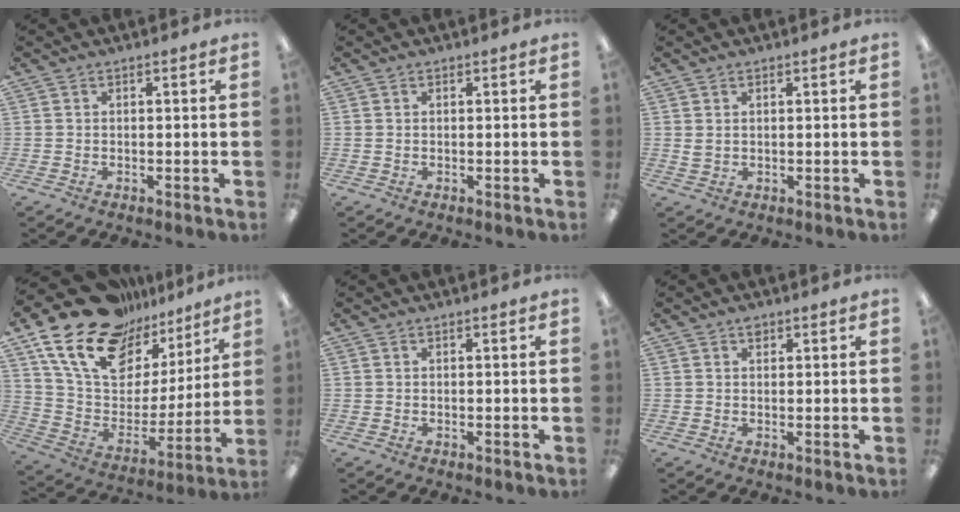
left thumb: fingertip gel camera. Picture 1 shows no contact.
{"total": 0.0}
{"total": 1.5, "force": [0.8, 1.0, 0.8], "torque": [-0.017, 0.004, 0.013]}
{"total": 21.4, "force": [15.2, 11.7, 9.6], "torque": [-0.183, -0.096, 0.276]}
{"total": 0.0}
{"total": 1.3, "force": [0.8, 0.8, 0.6], "torque": [-0.006, -0.002, 0.012]}